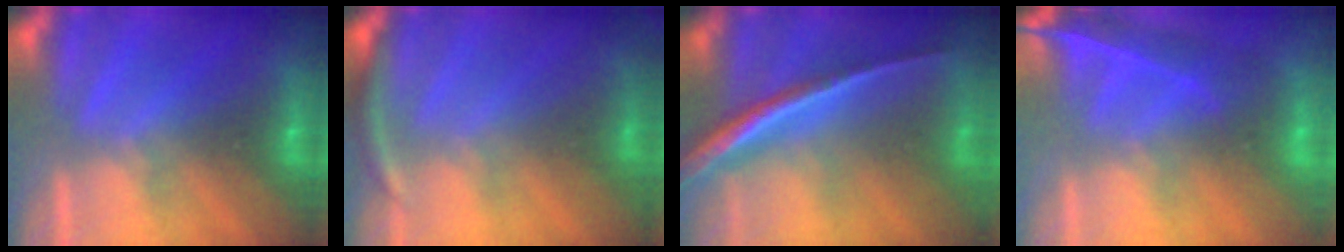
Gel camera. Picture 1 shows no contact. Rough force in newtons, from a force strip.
{"total": 2.9}
{"total": 1.8}
{"total": 4.4}